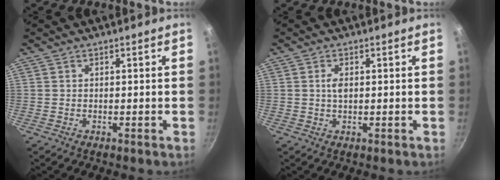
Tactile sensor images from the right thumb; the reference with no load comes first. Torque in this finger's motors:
{"motor_torque": [0.52, 0.48, 0.31, -0.04, 0.07]}